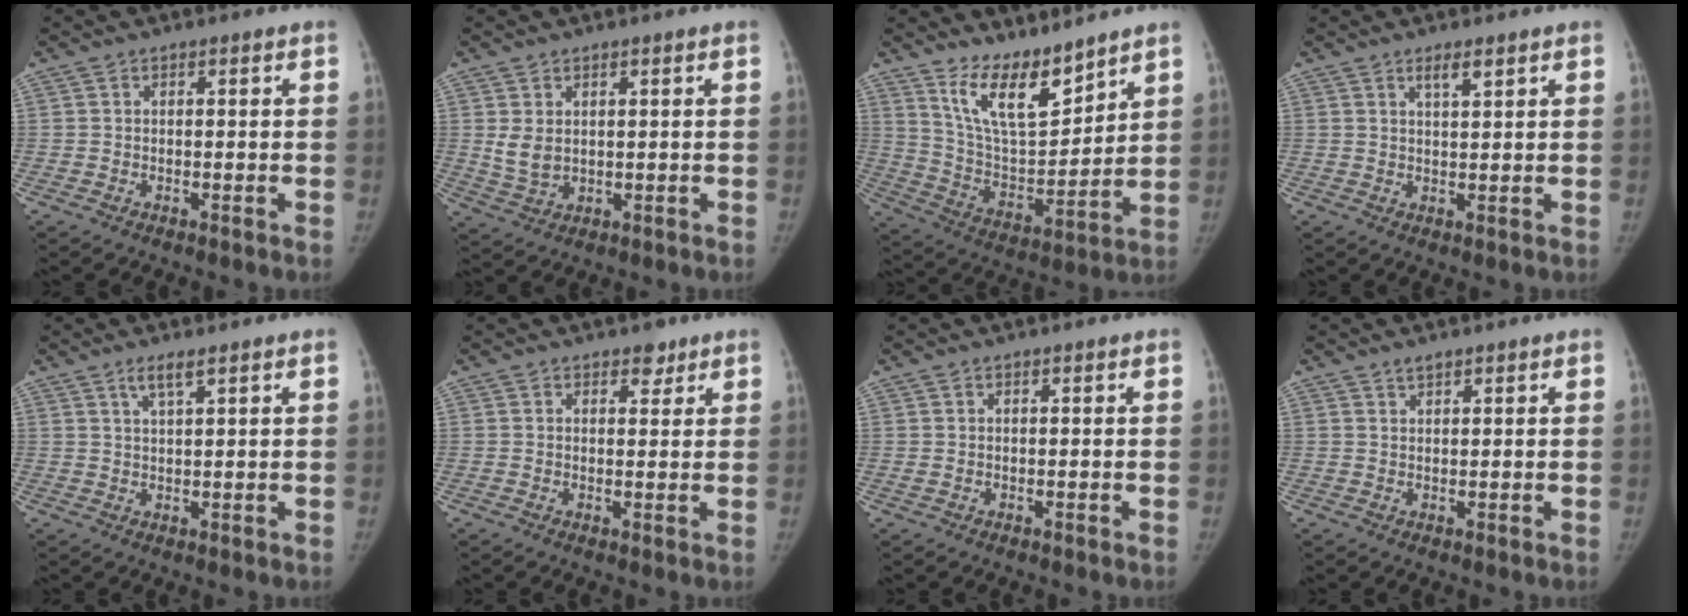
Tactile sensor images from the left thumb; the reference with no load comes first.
{"total": 4.1, "force": [1.0, 2.8, 2.9], "torque": [-0.048, -0.008, 0.029]}
{"total": 13.1, "force": [10.2, 4.2, 7.0], "torque": [-0.094, -0.080, 0.200]}
{"total": 2.8, "force": [1.8, 0.6, 2.0], "torque": [-0.032, -0.011, 0.033]}
{"total": 2.8, "force": [1.8, 0.3, 2.1], "torque": [-0.042, -0.006, 0.038]}
{"total": 2.5, "force": [1.7, 1.4, 1.0], "torque": [0.003, -0.009, 0.023]}
{"total": 0.0}
{"total": 1.2, "force": [1.1, 0.4, 0.5], "torque": [-0.004, -0.006, 0.020]}